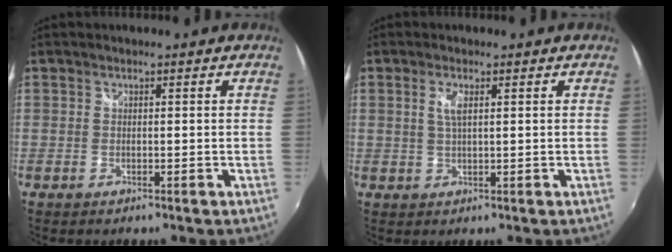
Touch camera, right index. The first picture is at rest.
{"total": 2.4, "force": [0.8, 0.6, 2.2], "torque": [-0.044, 0.000, 0.014]}